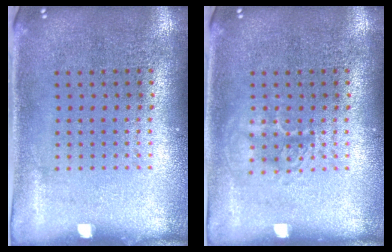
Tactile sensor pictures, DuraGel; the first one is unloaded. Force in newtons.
{"total": 1.7, "press": 1.6, "slide": 0.3}